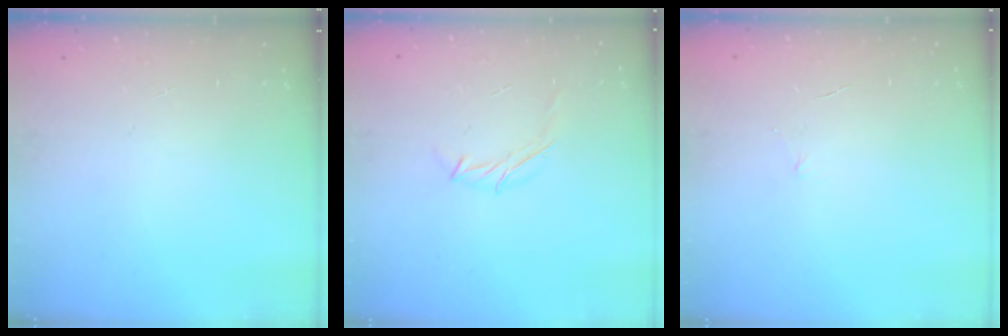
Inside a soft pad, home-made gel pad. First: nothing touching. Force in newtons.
{"total": 6.0, "press": 5.9, "slide": 1.1}
{"total": 3.6, "press": 3.5, "slide": 0.9}